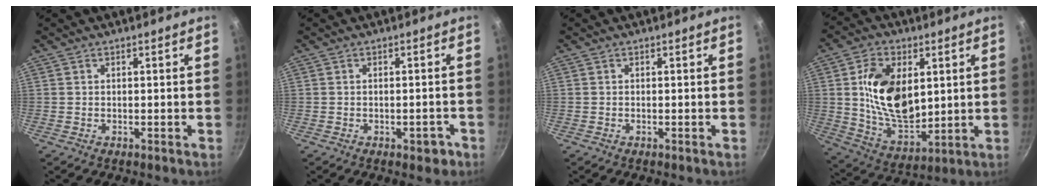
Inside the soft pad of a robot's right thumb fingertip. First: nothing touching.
{"total": 3.1, "force": [-1.6, 1.5, 2.2], "torque": [-0.016, 0.014, -0.016]}
{"total": 0.0}
{"total": 16.8, "force": [3.3, 10.4, 12.8], "torque": [-0.199, -0.023, 0.070]}